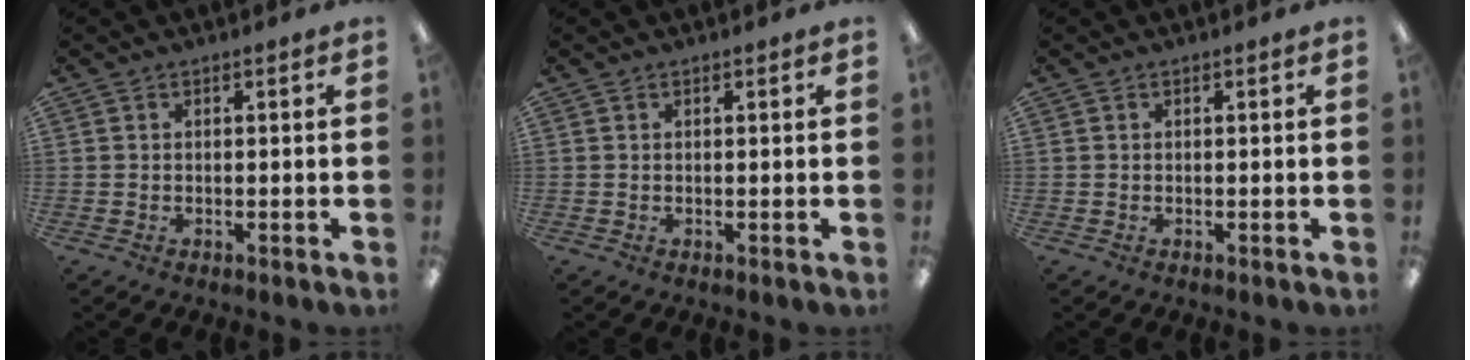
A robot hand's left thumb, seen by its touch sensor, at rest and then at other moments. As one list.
[{"total": 0.0}, {"total": 0.0}]